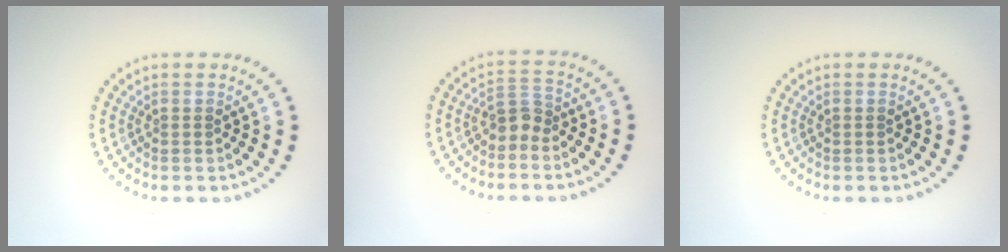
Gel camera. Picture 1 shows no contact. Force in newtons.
{"total": 2.2, "press": 1.7, "slide": 1.4}
{"total": 0.0}